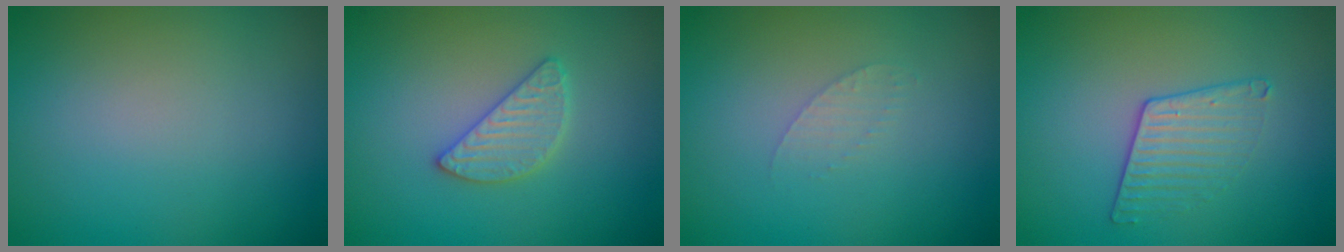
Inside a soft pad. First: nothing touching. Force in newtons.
{"total": 2.6, "press": 2.6, "slide": 0.3}
{"total": 1.0, "press": 1.0, "slide": 0.1}
{"total": 2.0, "press": 1.5, "slide": 1.3}